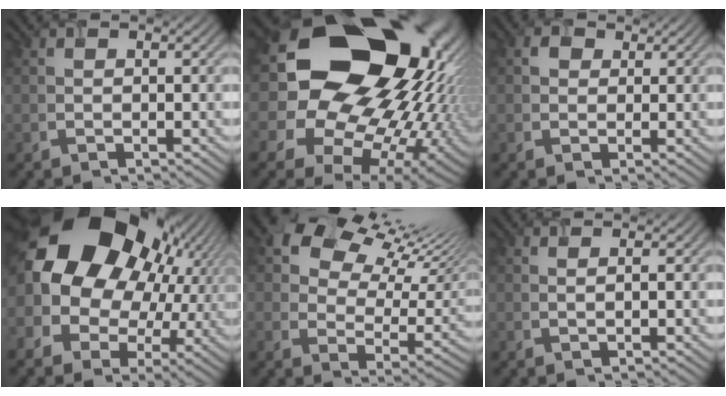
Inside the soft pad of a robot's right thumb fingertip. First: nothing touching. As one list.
[{"total": 24.3, "force": [8.0, 19.6, 12.1], "torque": [-0.245, 0.028, 0.134]}, {"total": 1.0, "force": [0.3, 0.9, -0.5], "torque": [0.011, -0.002, 0.009]}, {"total": 18.6, "force": [4.2, 13.7, 11.8], "torque": [-0.216, -0.001, 0.091]}, {"total": 14.7, "force": [10.0, 7.5, 7.7], "torque": [-0.155, 0.027, 0.150]}, {"total": 1.0, "force": [0.4, 0.2, 0.9], "torque": [-0.004, -0.006, 0.001]}]